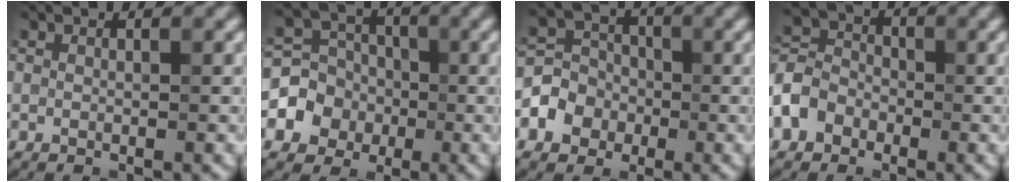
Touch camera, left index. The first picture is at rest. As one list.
[{"total": 4.2, "force": [-1.2, 3.9, 1.1], "torque": [-0.008, 0.006, -0.032]}, {"total": 3.9, "force": [-1.4, 3.5, 1.1], "torque": [-0.012, 0.007, -0.035]}, {"total": 4.3, "force": [-2.1, 3.4, 1.5], "torque": [-0.037, 0.007, -0.054]}]